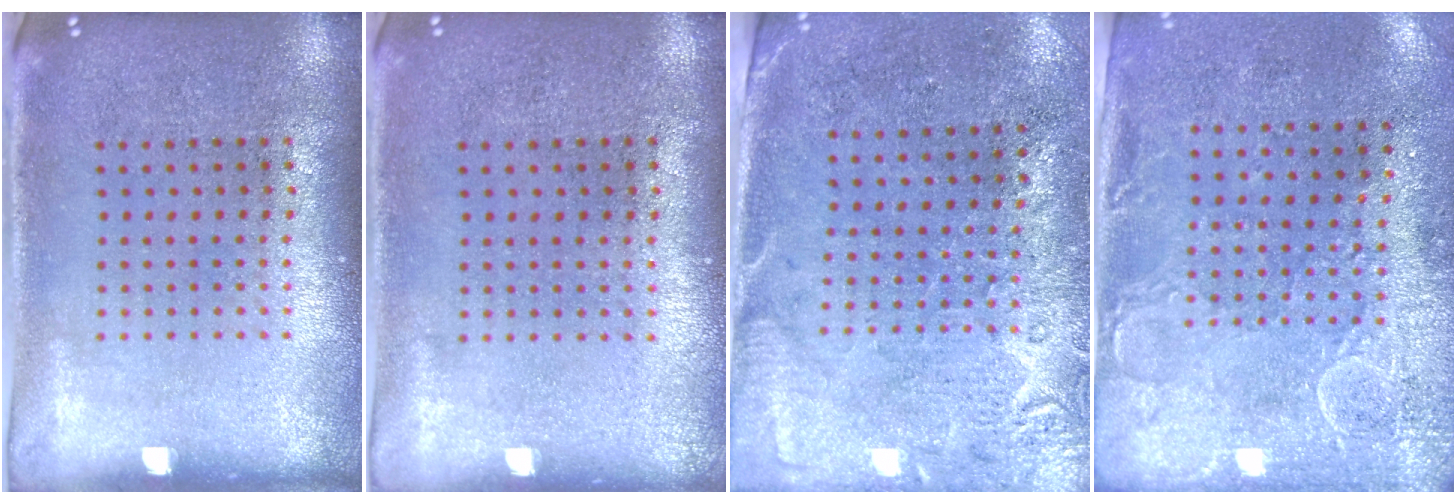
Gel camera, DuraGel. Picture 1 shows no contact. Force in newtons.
{"total": 0.0}
{"total": 2.8, "press": 2.4, "slide": 1.4}
{"total": 3.0, "press": 2.3, "slide": 1.9}